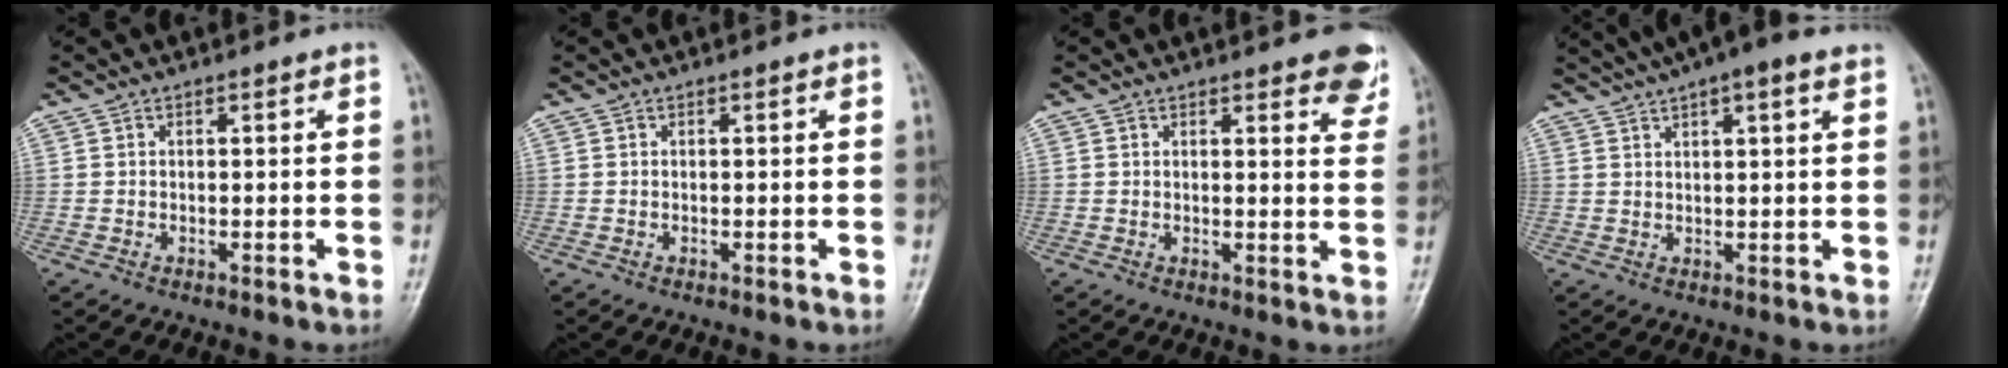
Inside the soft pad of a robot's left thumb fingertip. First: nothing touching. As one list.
[{"total": 0.0}, {"total": 7.3, "force": [5.2, 2.3, 4.5], "torque": [-0.025, -0.025, 0.051]}, {"total": 10.8, "force": [7.3, 2.5, 7.6], "torque": [-0.110, 0.024, 0.109]}]